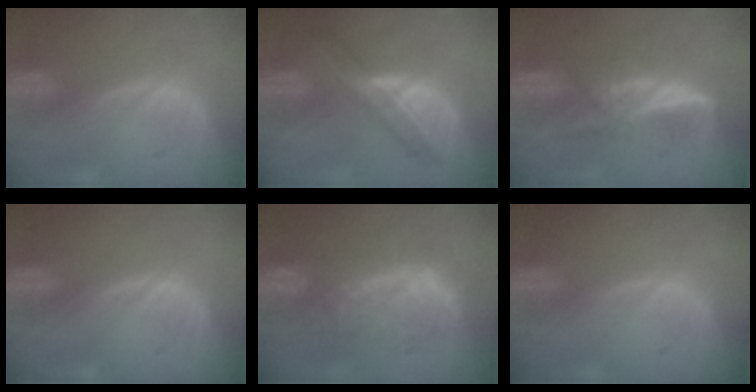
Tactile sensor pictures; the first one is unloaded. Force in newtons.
{"total": 6.1, "press": 6.0, "slide": 0.9}
{"total": 6.0, "press": 5.5, "slide": 2.4}
{"total": 0.0}
{"total": 8.9, "press": 8.6, "slide": 2.1}
{"total": 0.0}